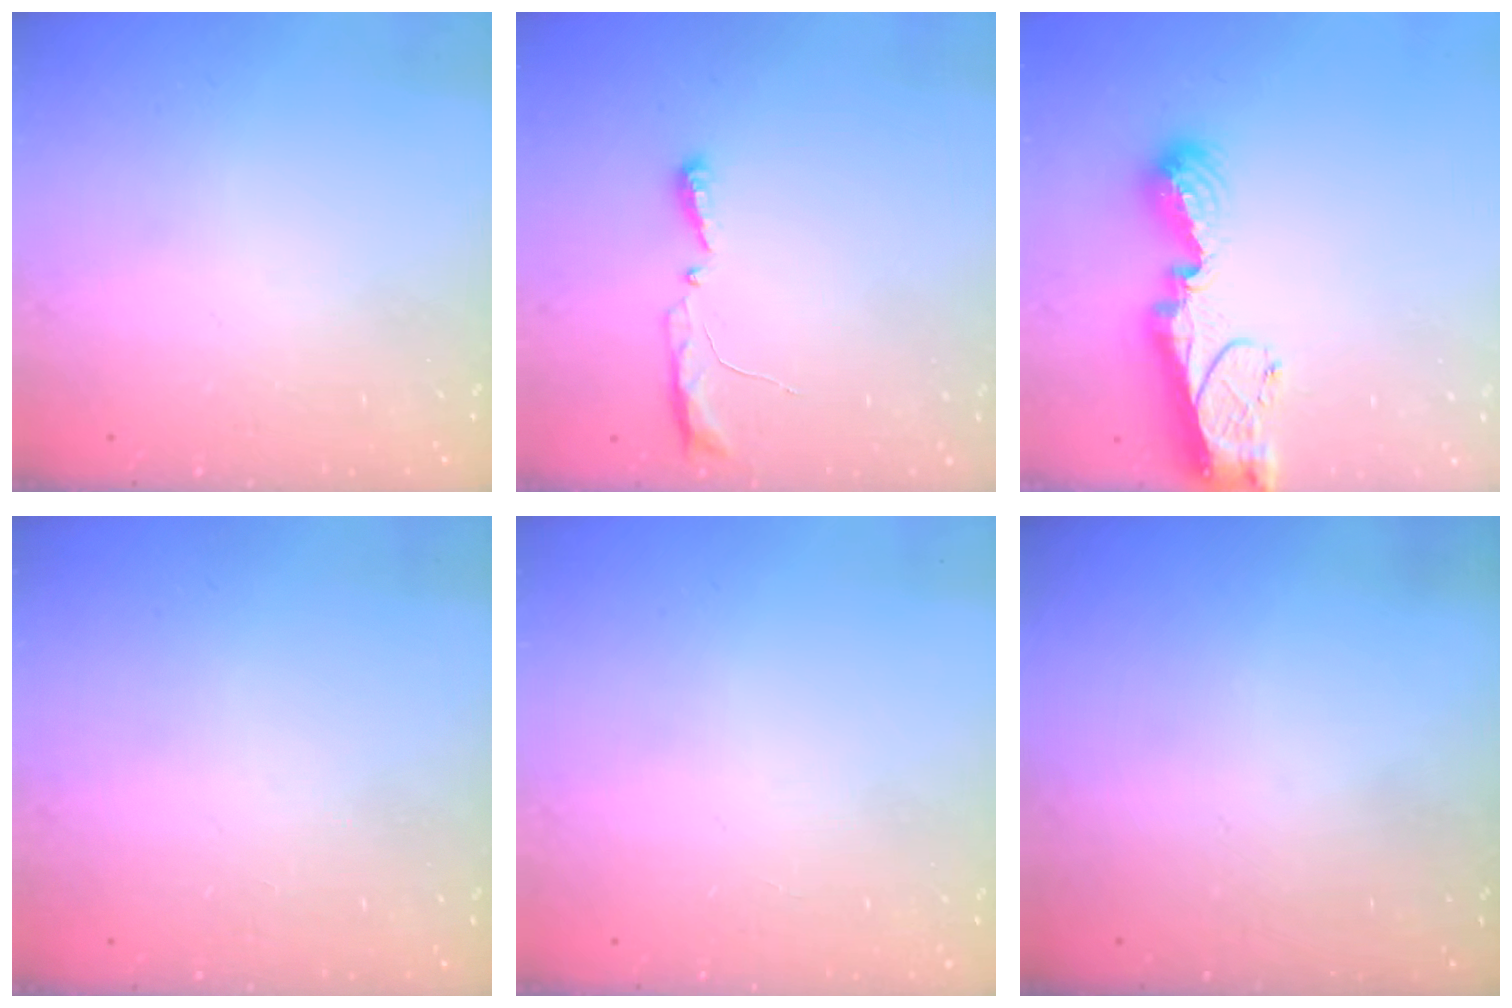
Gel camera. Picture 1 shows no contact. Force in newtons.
{"total": 8.2, "press": 5.2, "slide": 6.2}
{"total": 11.3, "press": 11.2, "slide": 1.0}
{"total": 0.0}
{"total": 0.0}
{"total": 0.0}